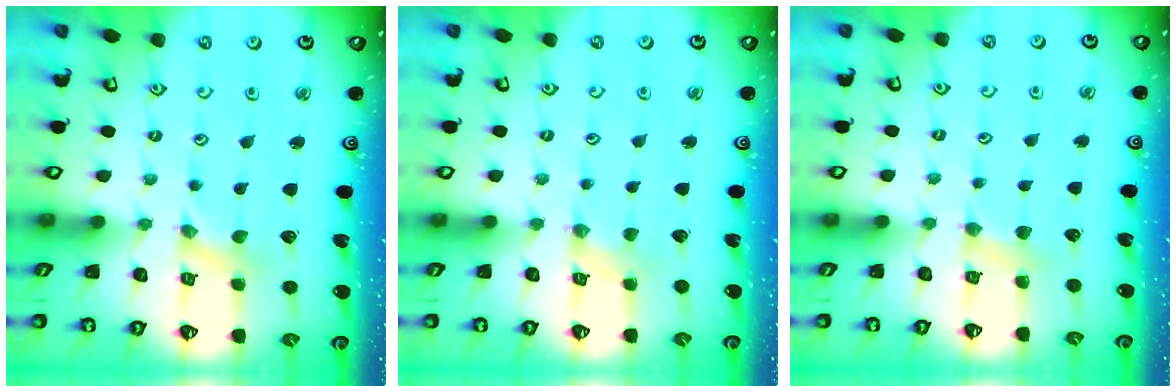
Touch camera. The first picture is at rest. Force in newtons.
{"total": 1.9, "press": 1.9, "slide": 0.3}
{"total": 5.2, "press": 5.1, "slide": 0.7}